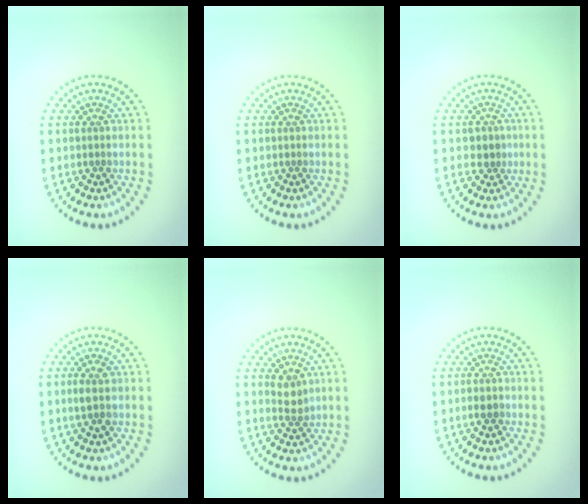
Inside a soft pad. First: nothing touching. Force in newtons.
{"total": 0.0}
{"total": 1.6, "press": 1.5, "slide": 0.7}
{"total": 1.7, "press": 1.7, "slide": 0.3}
{"total": 1.8, "press": 1.5, "slide": 0.9}
{"total": 1.1, "press": 1.0, "slide": 0.2}